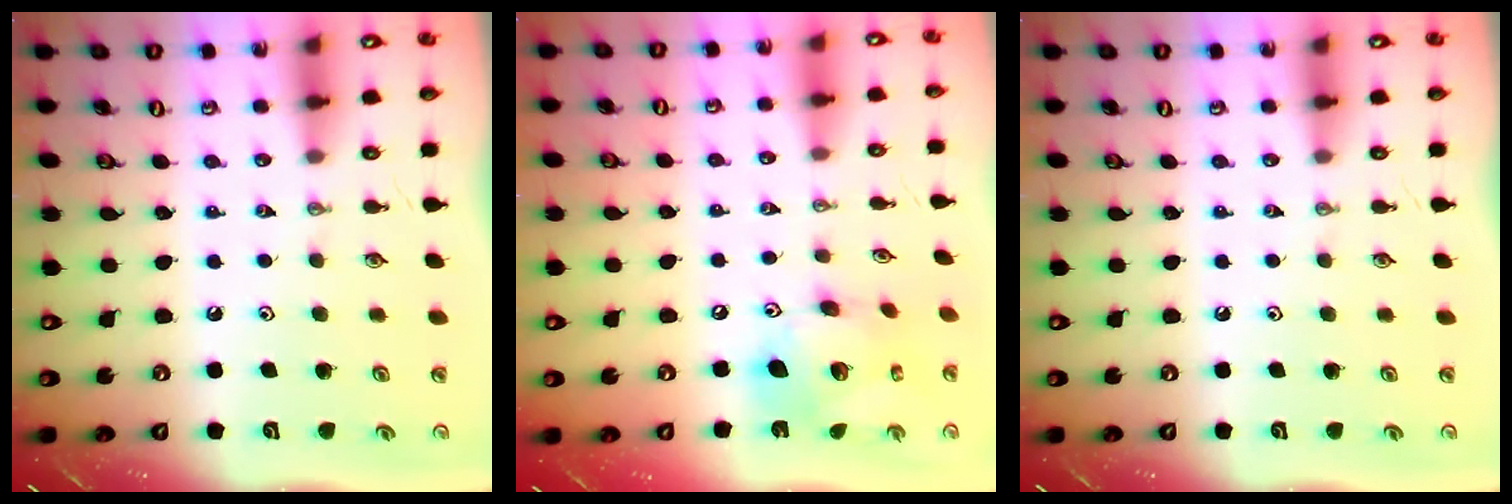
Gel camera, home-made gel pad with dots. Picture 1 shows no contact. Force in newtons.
{"total": 15.6, "press": 15.6, "slide": 1.5}
{"total": 0.0}